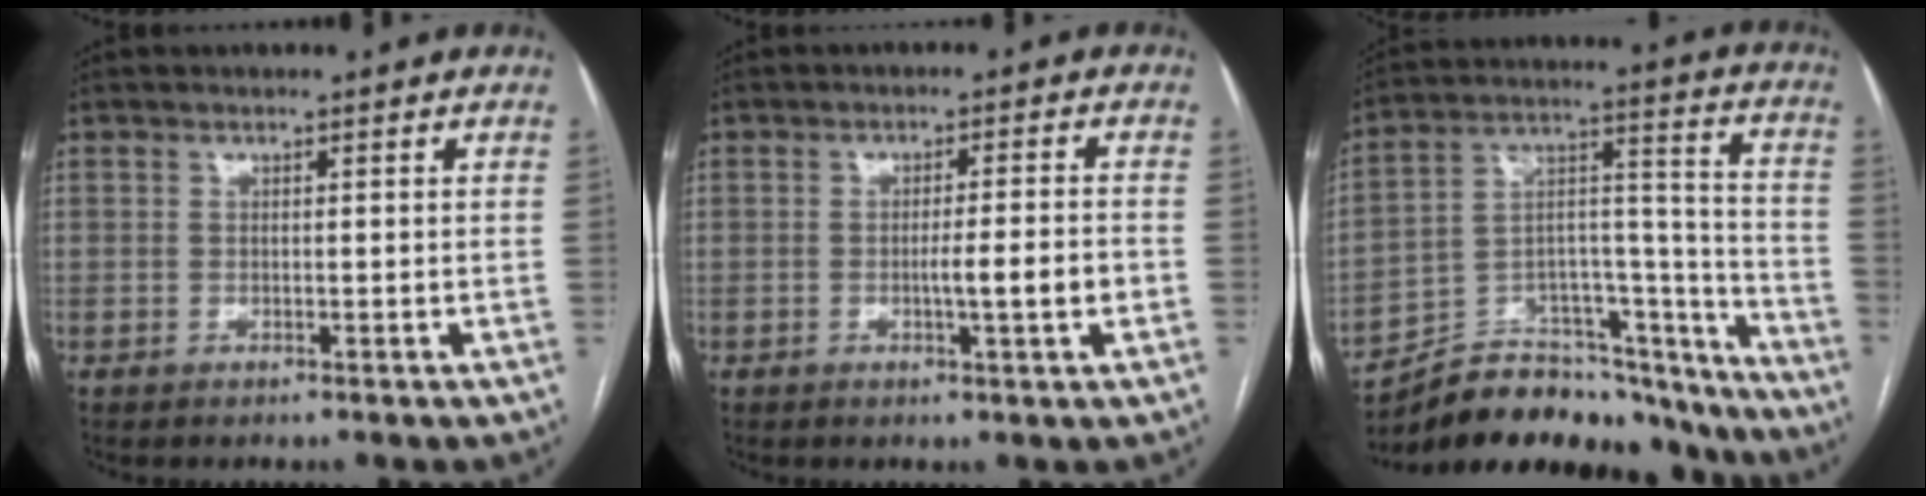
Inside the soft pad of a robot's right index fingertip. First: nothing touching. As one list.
[{"total": 5.0, "force": [-1.3, -0.2, 4.8], "torque": [-0.075, -0.002, -0.018]}, {"total": 25.4, "force": [-22.7, 8.1, 8.1], "torque": [-0.113, 0.041, -0.342]}]